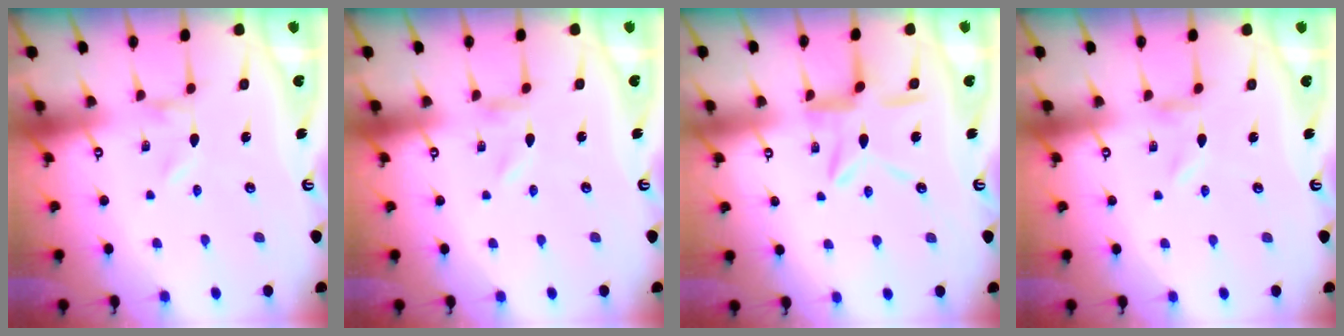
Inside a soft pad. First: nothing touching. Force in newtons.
{"total": 0.0}
{"total": 10.1, "press": 10.1, "slide": 1.0}
{"total": 0.0}